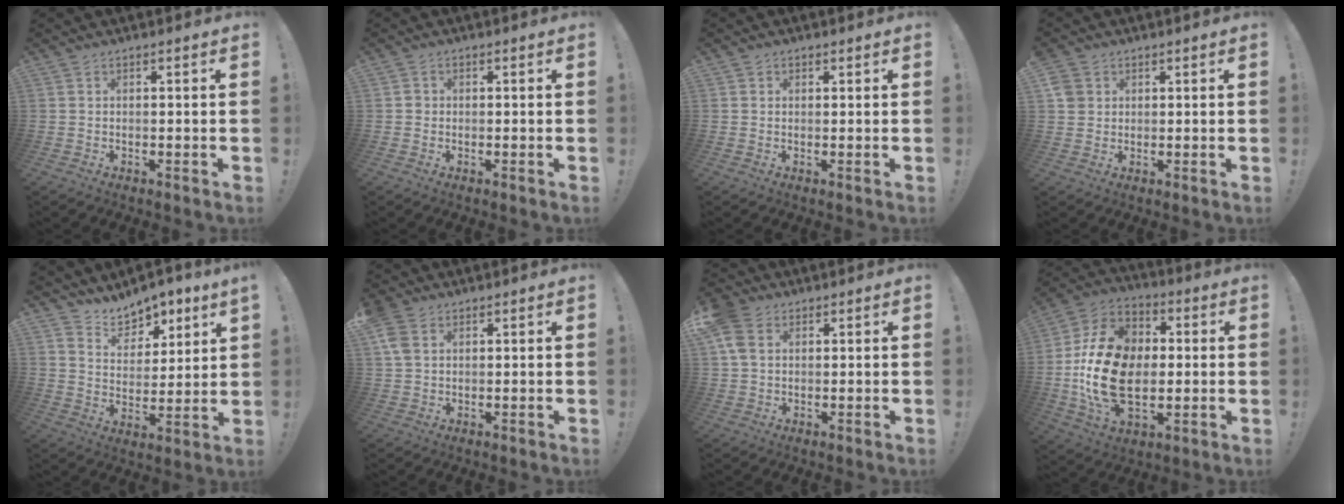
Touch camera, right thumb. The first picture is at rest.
{"total": 1.4, "force": [-0.2, 1.4, 0.4], "torque": [0.000, 0.003, -0.005]}
{"total": 1.1, "force": [0.6, 0.9, 0.0], "torque": [0.005, -0.002, 0.011]}
{"total": 4.0, "force": [1.7, 3.4, 1.1], "torque": [-0.013, -0.001, 0.035]}
{"total": 8.9, "force": [7.9, 3.8, 1.8], "torque": [-0.027, -0.067, 0.148]}
{"total": 6.0, "force": [2.8, 3.7, 3.7], "torque": [-0.066, -0.006, 0.055]}
{"total": 8.6, "force": [3.0, 6.0, 5.4], "torque": [-0.118, 0.001, 0.061]}
{"total": 22.7, "force": [-1.5, 15.9, 16.2], "torque": [-0.312, 0.022, -0.014]}